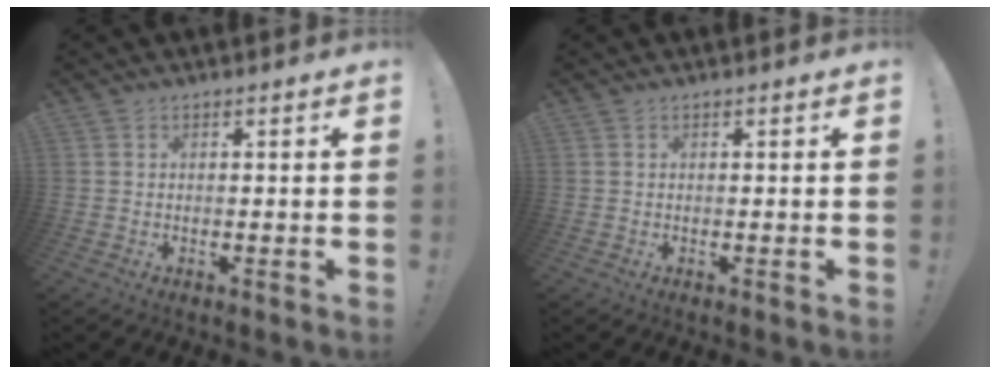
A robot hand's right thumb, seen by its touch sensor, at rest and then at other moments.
{"total": 0.0}